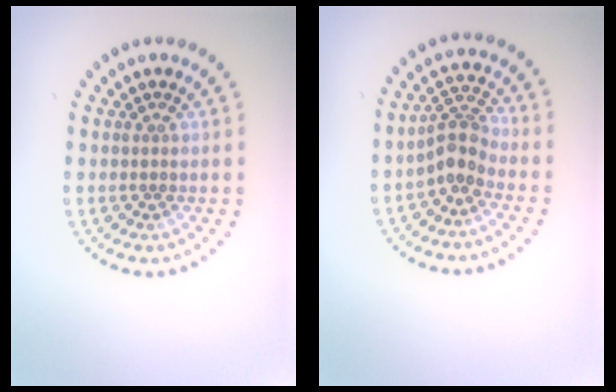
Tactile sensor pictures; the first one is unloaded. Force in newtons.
{"total": 2.9, "press": 2.2, "slide": 1.8}